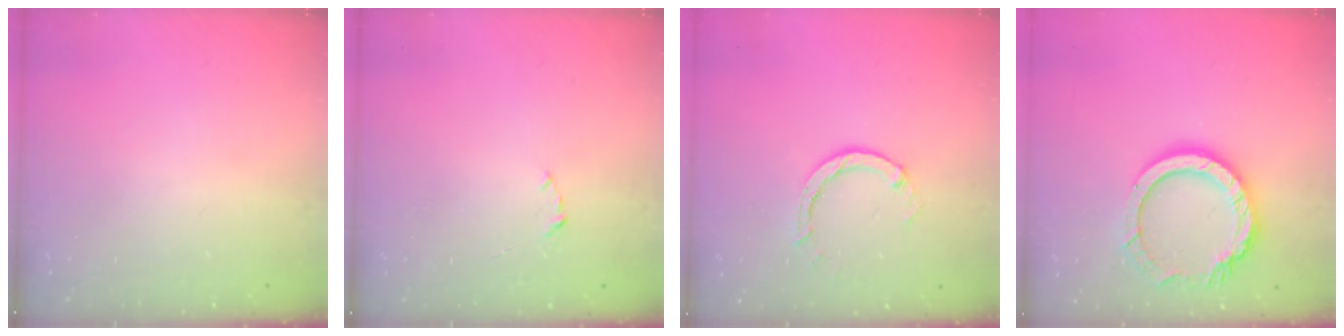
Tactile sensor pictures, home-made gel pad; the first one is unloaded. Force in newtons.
{"total": 2.2, "press": 2.1, "slide": 0.3}
{"total": 2.7, "press": 2.7, "slide": 0.3}
{"total": 13.2, "press": 13.1, "slide": 1.1}